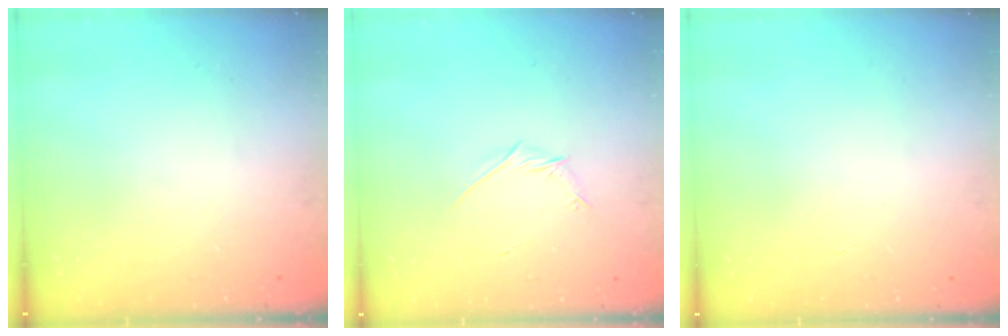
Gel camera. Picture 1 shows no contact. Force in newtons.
{"total": 3.3, "press": 3.2, "slide": 1.0}
{"total": 0.0}